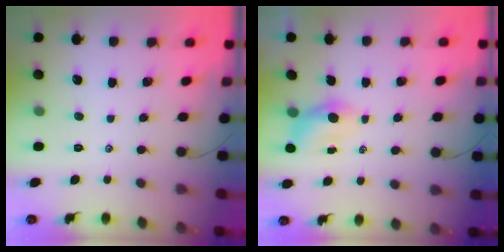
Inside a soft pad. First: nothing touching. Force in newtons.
{"total": 4.1, "press": 4.0, "slide": 0.7}